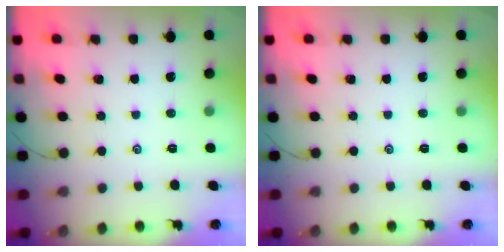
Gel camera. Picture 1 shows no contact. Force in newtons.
{"total": 0.0}